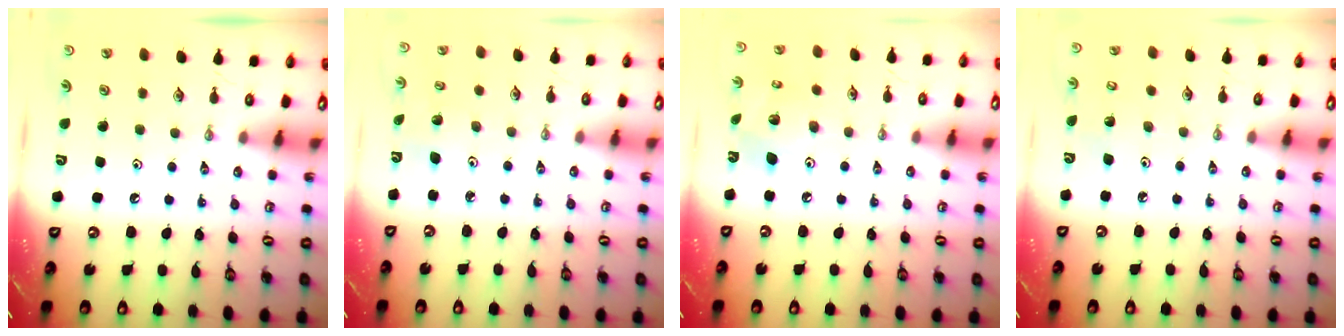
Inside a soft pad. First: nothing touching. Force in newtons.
{"total": 2.6, "press": 2.6, "slide": 0.2}
{"total": 8.3, "press": 8.3, "slide": 0.3}
{"total": 2.5, "press": 2.4, "slide": 0.6}